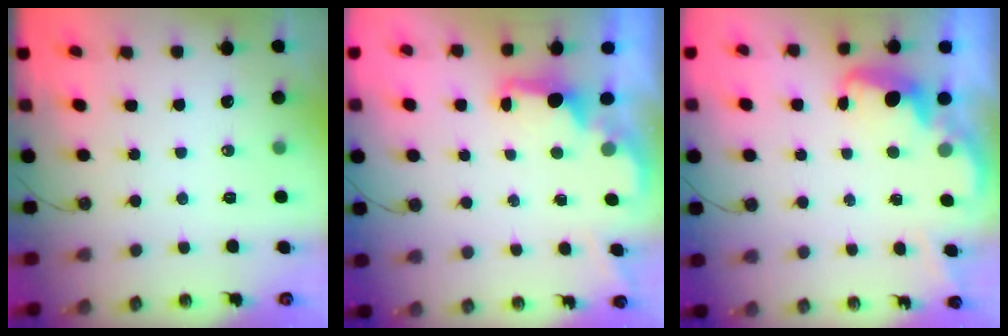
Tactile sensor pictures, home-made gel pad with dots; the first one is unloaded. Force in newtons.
{"total": 1.7, "press": 1.6, "slide": 0.6}
{"total": 2.5, "press": 2.5, "slide": 0.6}